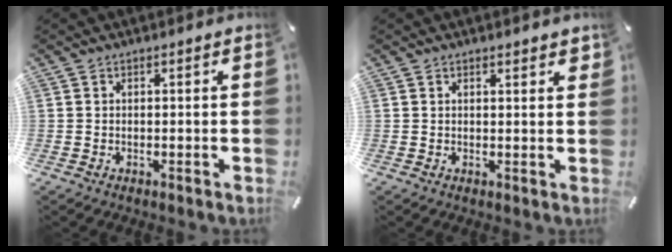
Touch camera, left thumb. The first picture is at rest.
{"total": 1.2, "force": [1.1, 0.3, 0.5], "torque": [-0.003, -0.005, 0.019]}